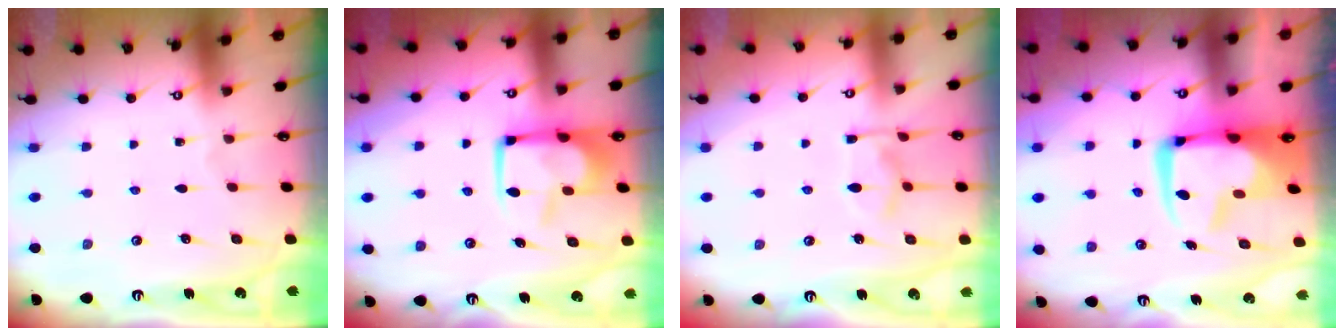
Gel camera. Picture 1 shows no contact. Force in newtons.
{"total": 9.7, "press": 9.6, "slide": 1.1}
{"total": 10.1, "press": 10.0, "slide": 1.2}
{"total": 5.6, "press": 5.5, "slide": 1.0}